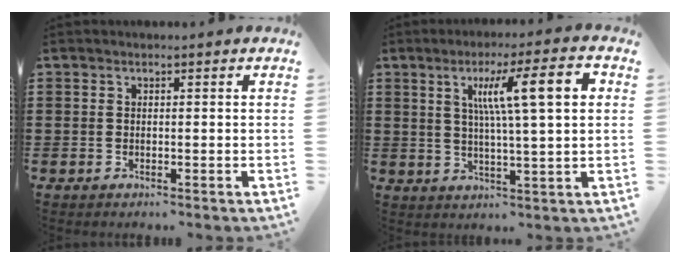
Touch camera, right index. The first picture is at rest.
{"total": 11.0, "force": [3.3, 1.7, 10.4], "torque": [-0.196, 0.008, 0.049]}